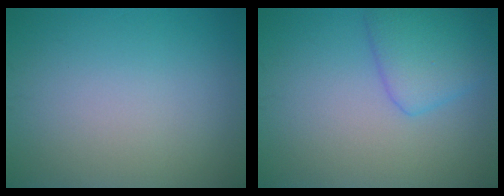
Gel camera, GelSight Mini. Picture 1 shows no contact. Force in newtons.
{"total": 3.8, "press": 3.8, "slide": 0.1}